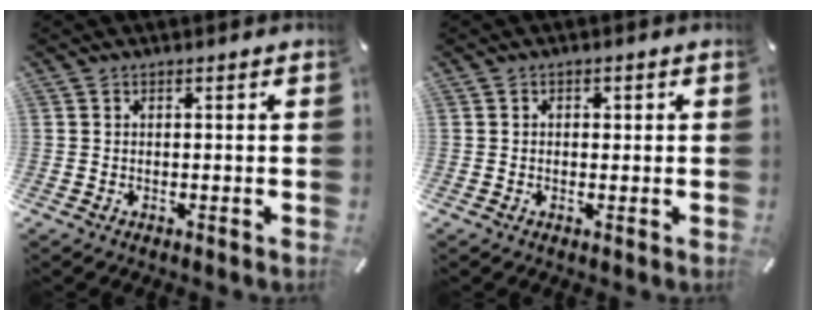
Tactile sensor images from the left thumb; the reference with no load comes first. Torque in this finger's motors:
{"motor_torque": [-0.12, -0.45, 0.07, 0.16, -0.03]}